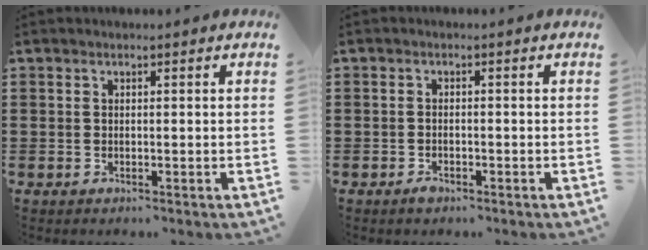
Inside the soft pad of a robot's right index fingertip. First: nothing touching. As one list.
[{"total": 1.3, "force": [-0.8, 0.6, 0.8], "torque": [-0.016, -0.002, -0.016]}]